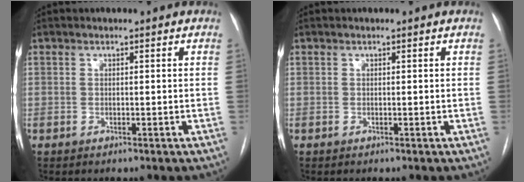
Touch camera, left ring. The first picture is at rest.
{"total": 0.0}